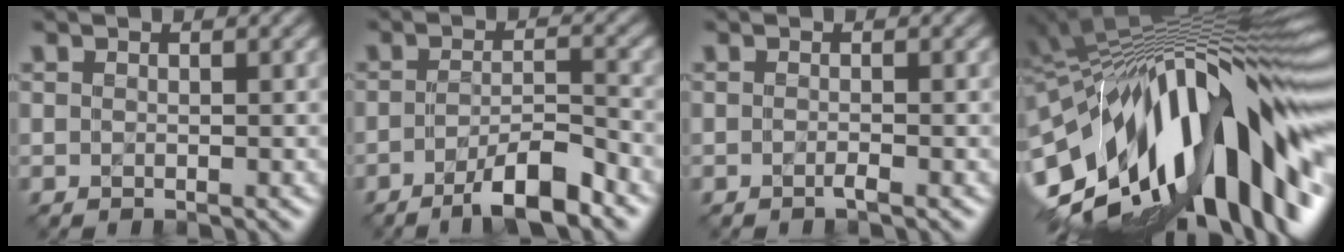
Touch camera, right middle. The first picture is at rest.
{"total": 5.3, "force": [-3.4, 1.0, 3.9], "torque": [-0.063, 0.003, -0.059]}
{"total": 0.8, "force": [-0.5, 0.0, 0.6], "torque": [-0.012, -0.001, -0.011]}
{"total": 18.6, "force": [-2.1, 8.3, 16.5], "torque": [-0.267, 0.011, -0.051]}